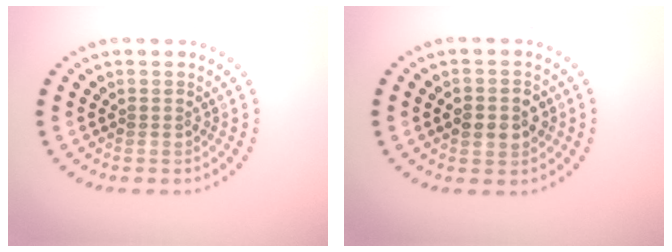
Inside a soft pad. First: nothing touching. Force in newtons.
{"total": 3.6, "press": 3.6, "slide": 0.2}